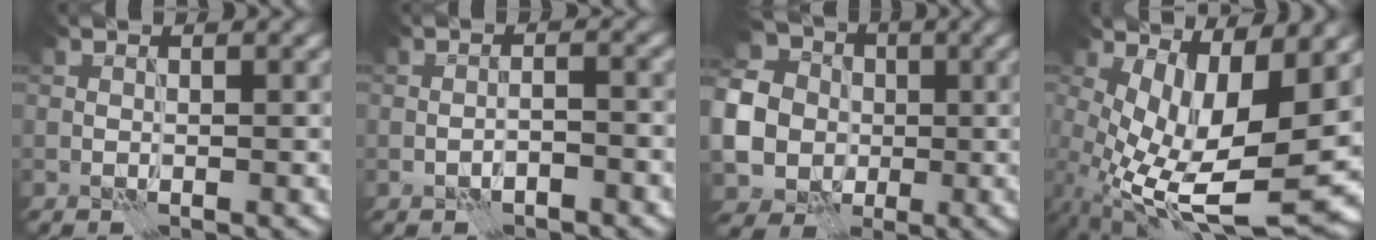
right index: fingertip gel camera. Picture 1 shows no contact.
{"total": 1.8, "force": [-1.3, 0.5, 1.2], "torque": [-0.018, 0.005, -0.023]}
{"total": 12.4, "force": [-1.3, 11.5, 4.5], "torque": [-0.142, -0.010, -0.046]}
{"total": 10.5, "force": [0.1, 3.9, 9.8], "torque": [-0.192, -0.023, 0.016]}